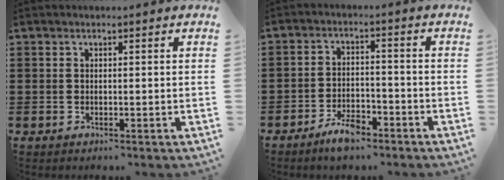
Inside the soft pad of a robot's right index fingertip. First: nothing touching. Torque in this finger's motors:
{"motor_torque": [2.14, 0.00, 0.35, 0.09]}